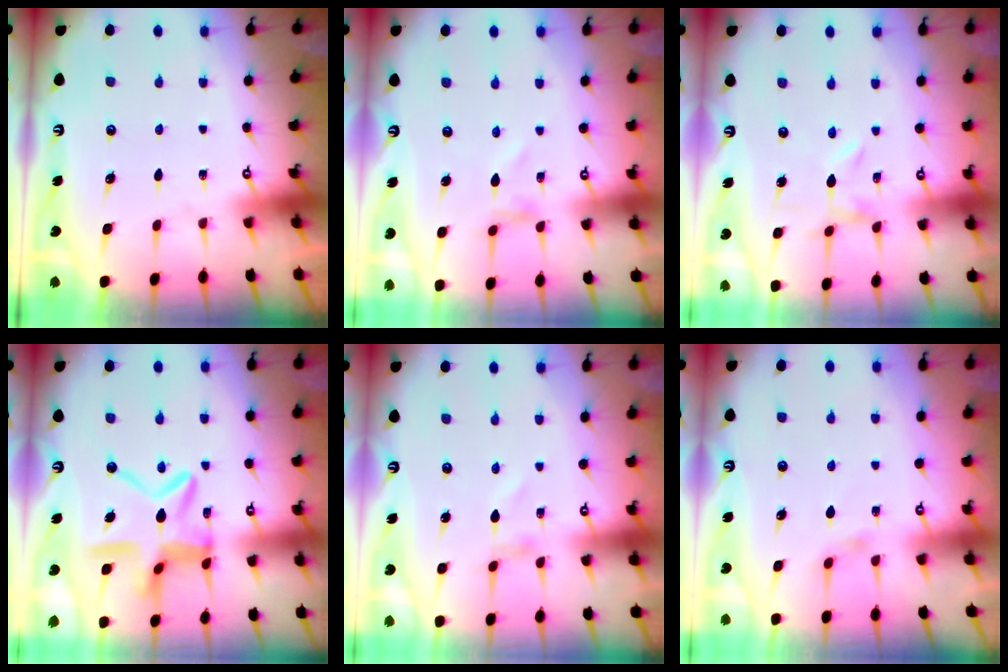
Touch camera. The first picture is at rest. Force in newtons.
{"total": 0.7, "press": 0.7, "slide": 0.1}
{"total": 0.0}
{"total": 16.1, "press": 16.1, "slide": 1.5}
{"total": 0.9, "press": 0.9, "slide": 0.1}
{"total": 2.5, "press": 2.5, "slide": 0.4}